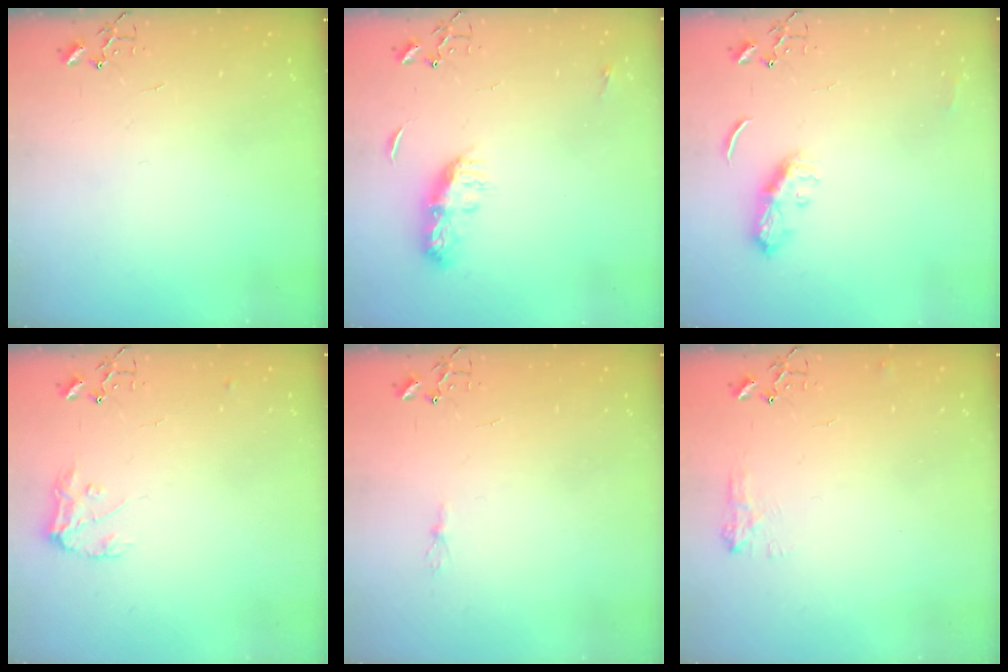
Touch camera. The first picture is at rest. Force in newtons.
{"total": 9.4, "press": 9.4, "slide": 0.3}
{"total": 8.4, "press": 8.4, "slide": 0.2}
{"total": 9.8, "press": 9.8, "slide": 0.6}
{"total": 4.7, "press": 4.6, "slide": 0.6}
{"total": 7.4, "press": 7.4, "slide": 0.5}